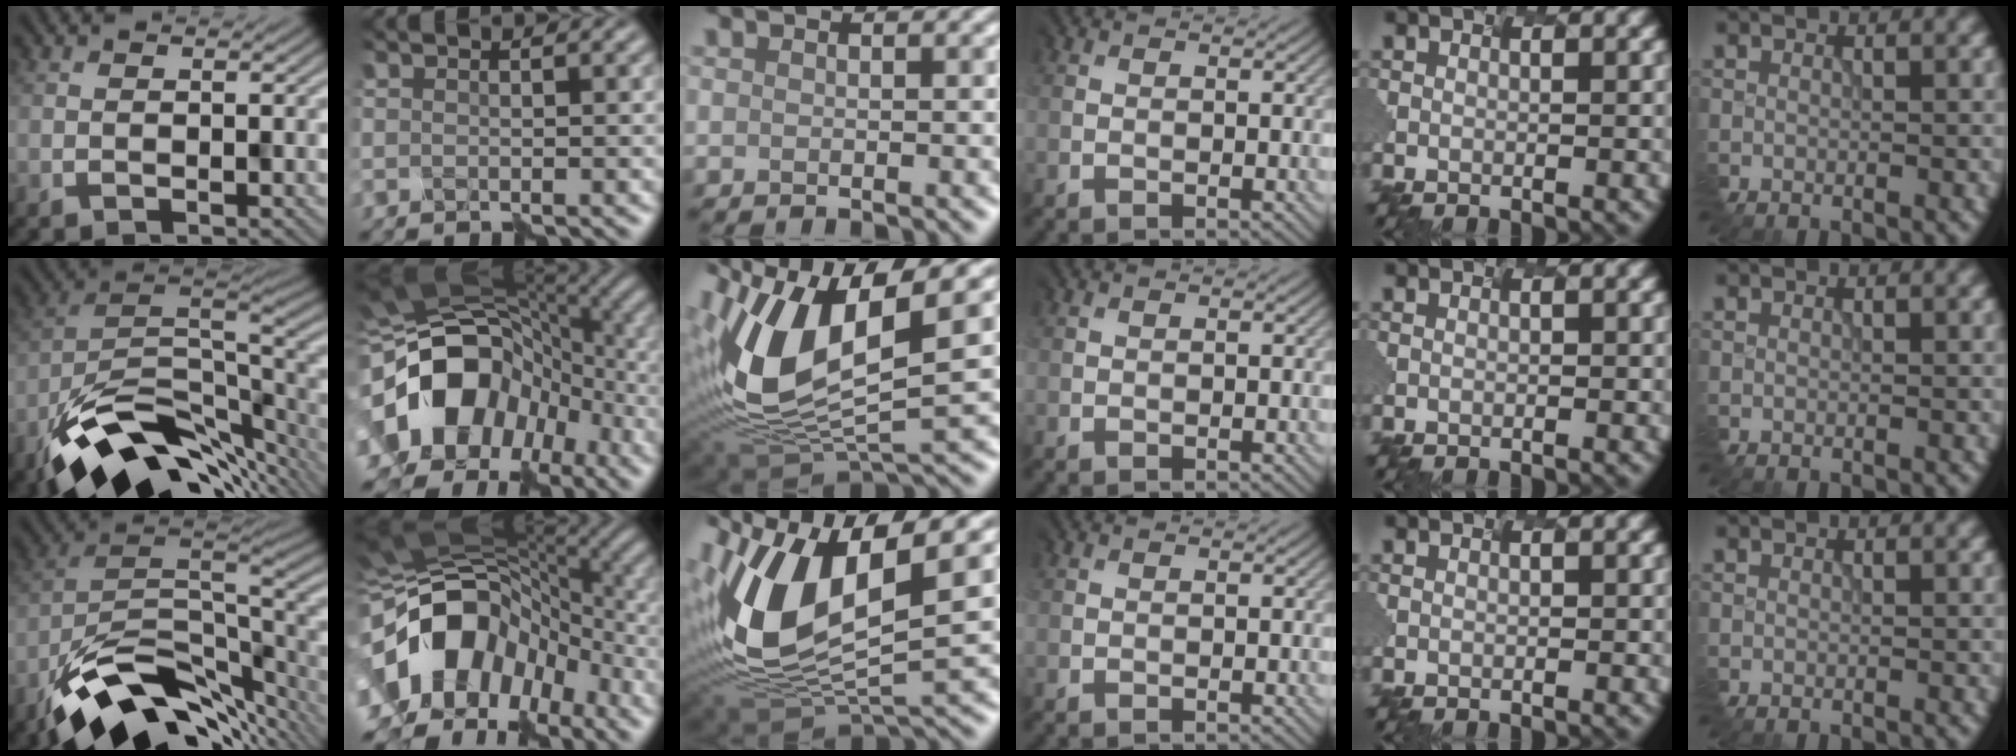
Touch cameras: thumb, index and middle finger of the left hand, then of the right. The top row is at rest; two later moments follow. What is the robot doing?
{"motion": "assemble", "object": "markers"}